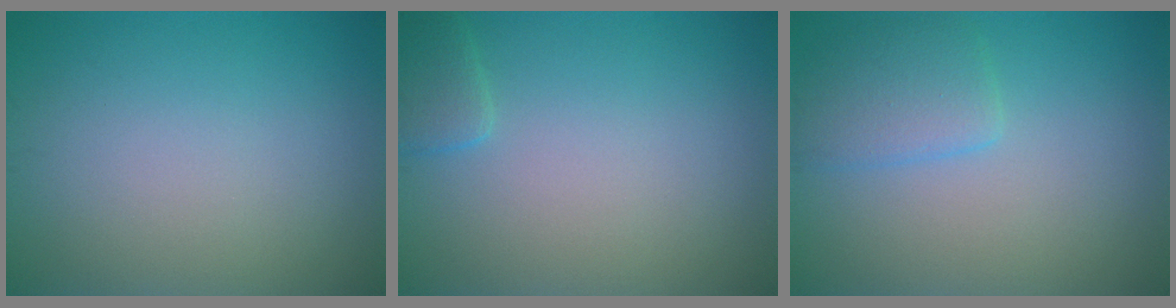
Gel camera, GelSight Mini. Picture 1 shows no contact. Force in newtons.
{"total": 1.7, "press": 1.7, "slide": 0.2}
{"total": 2.8, "press": 2.8, "slide": 0.3}